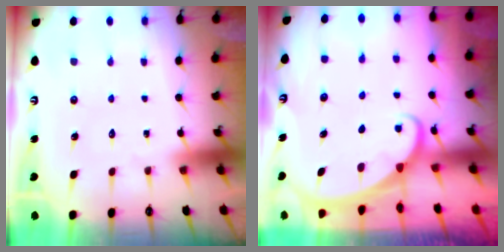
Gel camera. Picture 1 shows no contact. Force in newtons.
{"total": 1.7, "press": 1.7, "slide": 0.1}